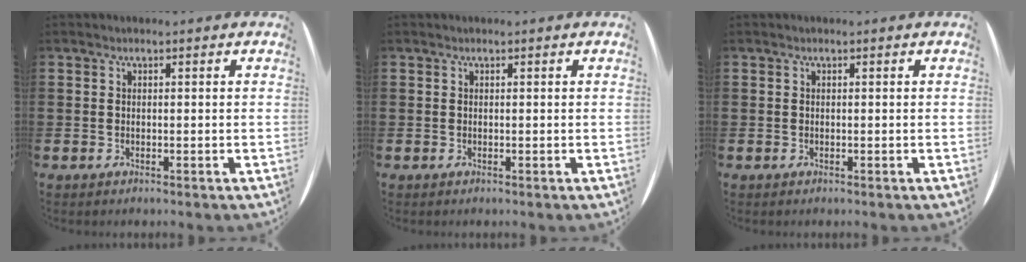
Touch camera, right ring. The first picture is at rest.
{"total": 0.0}
{"total": 0.0}